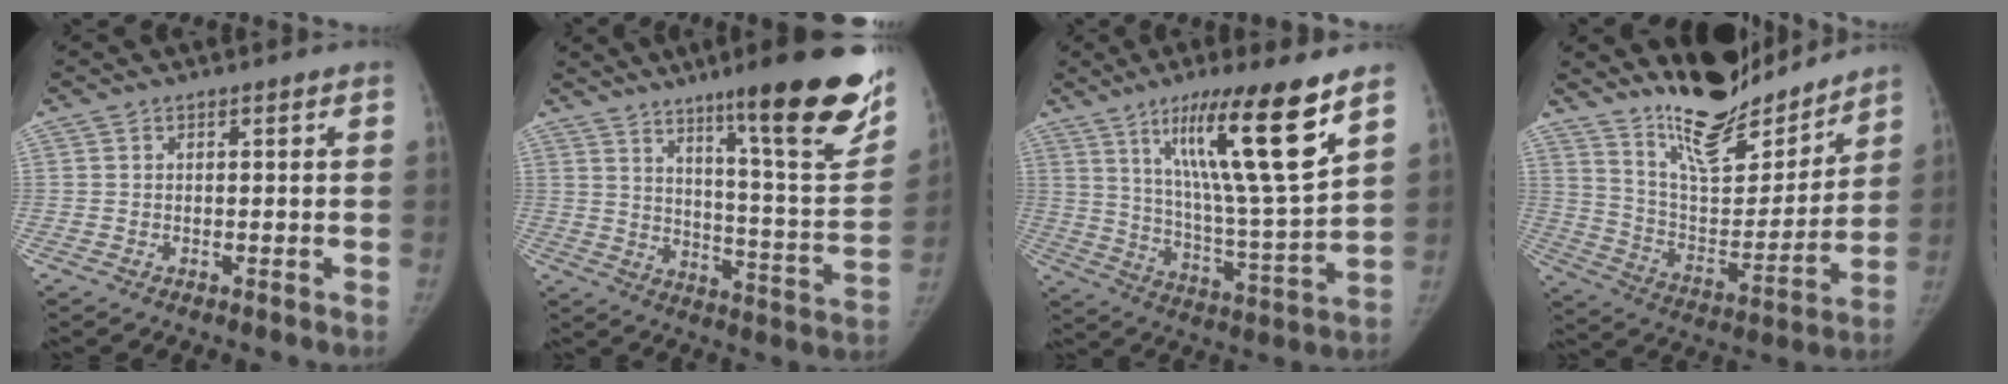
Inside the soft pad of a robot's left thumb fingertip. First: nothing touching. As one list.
[{"total": 24.4, "force": [15.4, 3.1, 18.6], "torque": [-0.238, -0.083, 0.232]}, {"total": 20.6, "force": [11.4, 1.7, 17.1], "torque": [-0.263, -0.058, 0.196]}, {"total": 19.7, "force": [17.1, 5.8, 7.9], "torque": [-0.077, -0.119, 0.291]}]